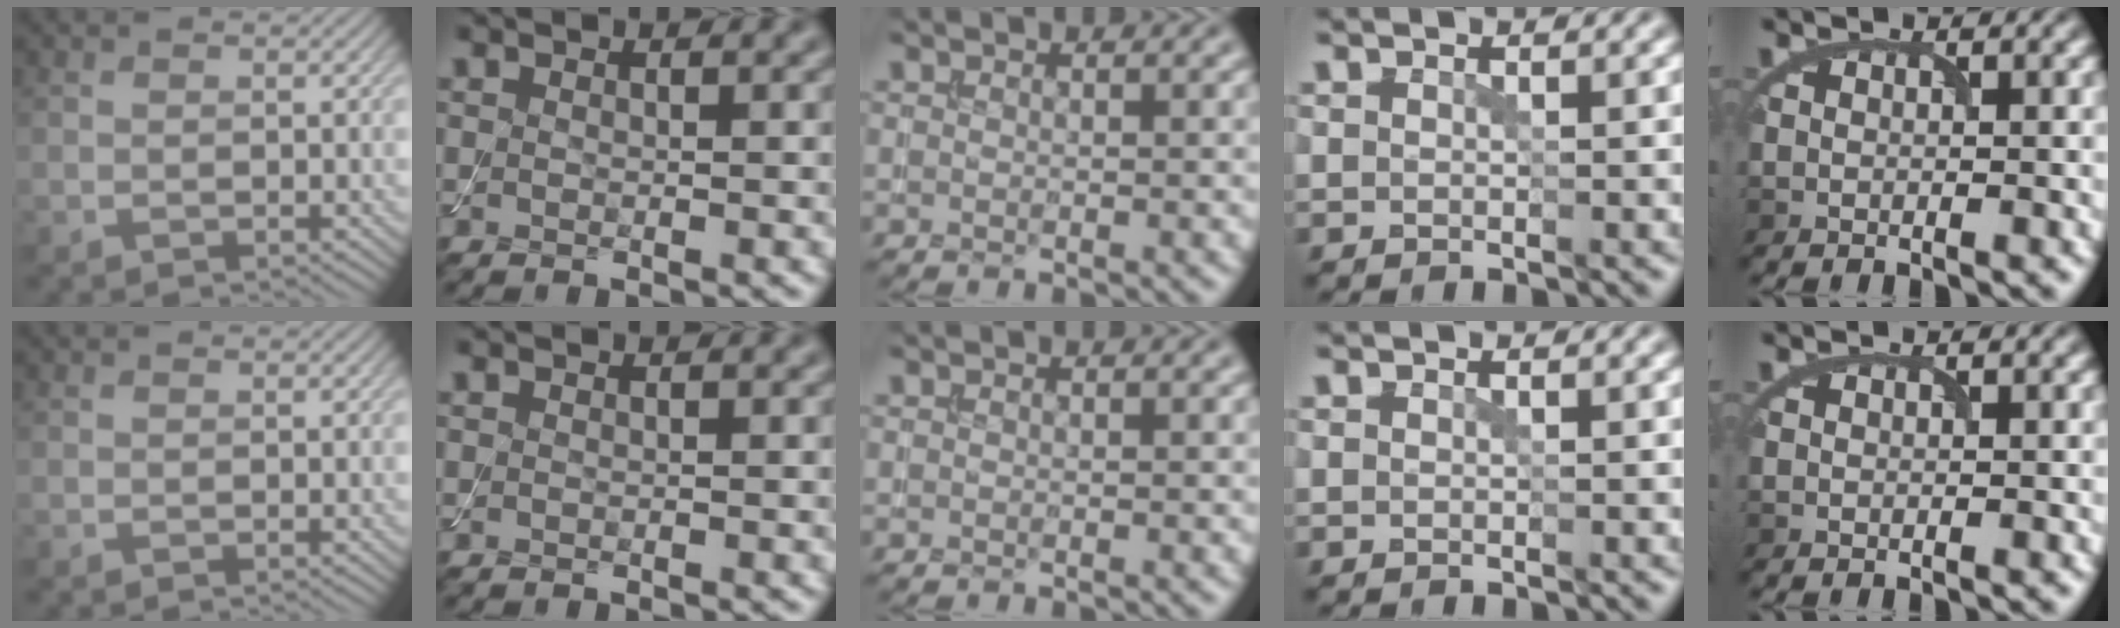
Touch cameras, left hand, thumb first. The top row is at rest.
{}